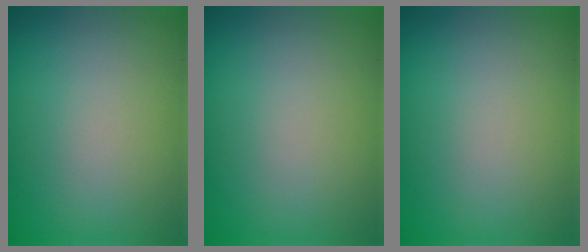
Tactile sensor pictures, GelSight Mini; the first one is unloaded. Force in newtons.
{"total": 0.0}
{"total": 0.0}